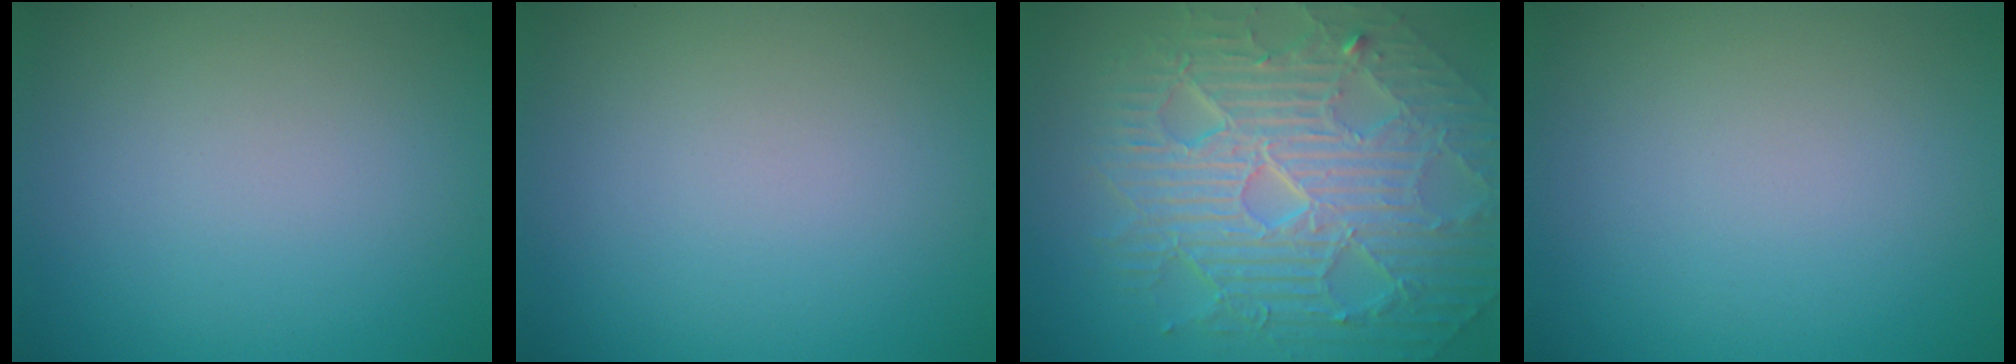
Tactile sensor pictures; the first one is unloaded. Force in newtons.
{"total": 0.0}
{"total": 10.7, "press": 7.0, "slide": 8.1}
{"total": 0.0}